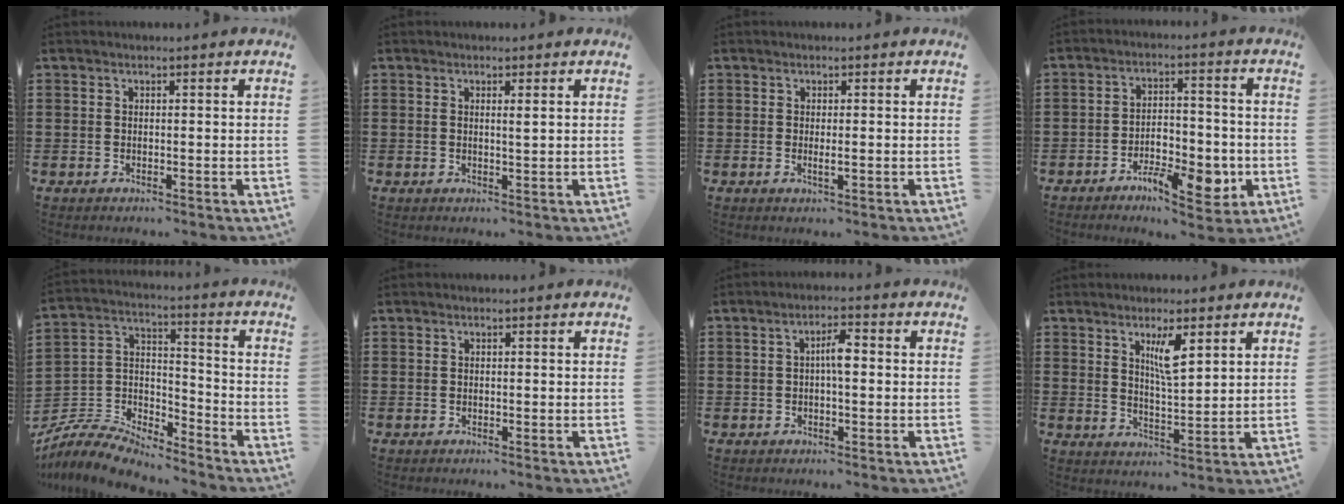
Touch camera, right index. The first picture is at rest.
{"total": 1.1, "force": [0.4, 0.1, 1.1], "torque": [-0.022, 0.000, 0.007]}
{"total": 0.8, "force": [-0.3, 0.1, 0.8], "torque": [-0.013, -0.004, -0.004]}
{"total": 7.9, "force": [-3.7, 3.6, 6.1], "torque": [-0.091, 0.008, -0.061]}
{"total": 7.7, "force": [-7.2, 1.6, 1.9], "torque": [-0.055, 0.001, -0.149]}
{"total": 0.0}
{"total": 3.7, "force": [0.0, 1.0, 3.6], "torque": [-0.067, 0.004, -0.003]}
{"total": 5.2, "force": [2.7, 1.3, 4.3], "torque": [-0.077, -0.002, 0.041]}